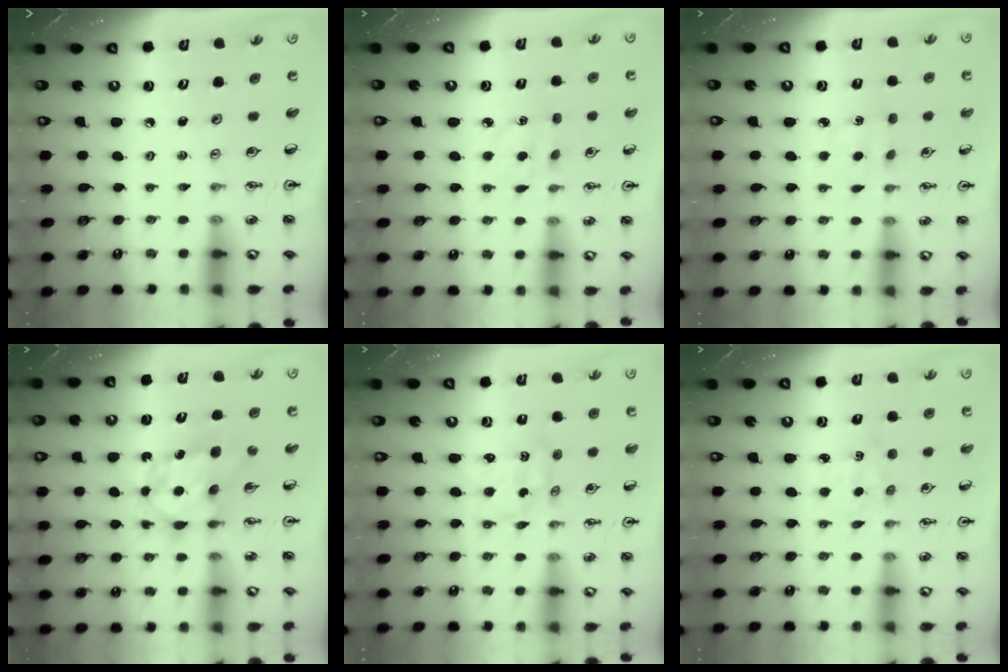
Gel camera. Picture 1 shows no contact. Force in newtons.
{"total": 2.7, "press": 2.7, "slide": 0.4}
{"total": 2.7, "press": 2.6, "slide": 0.3}
{"total": 7.1, "press": 7.1, "slide": 0.5}
{"total": 1.7, "press": 1.4, "slide": 0.9}
{"total": 2.3, "press": 2.3, "slide": 0.2}